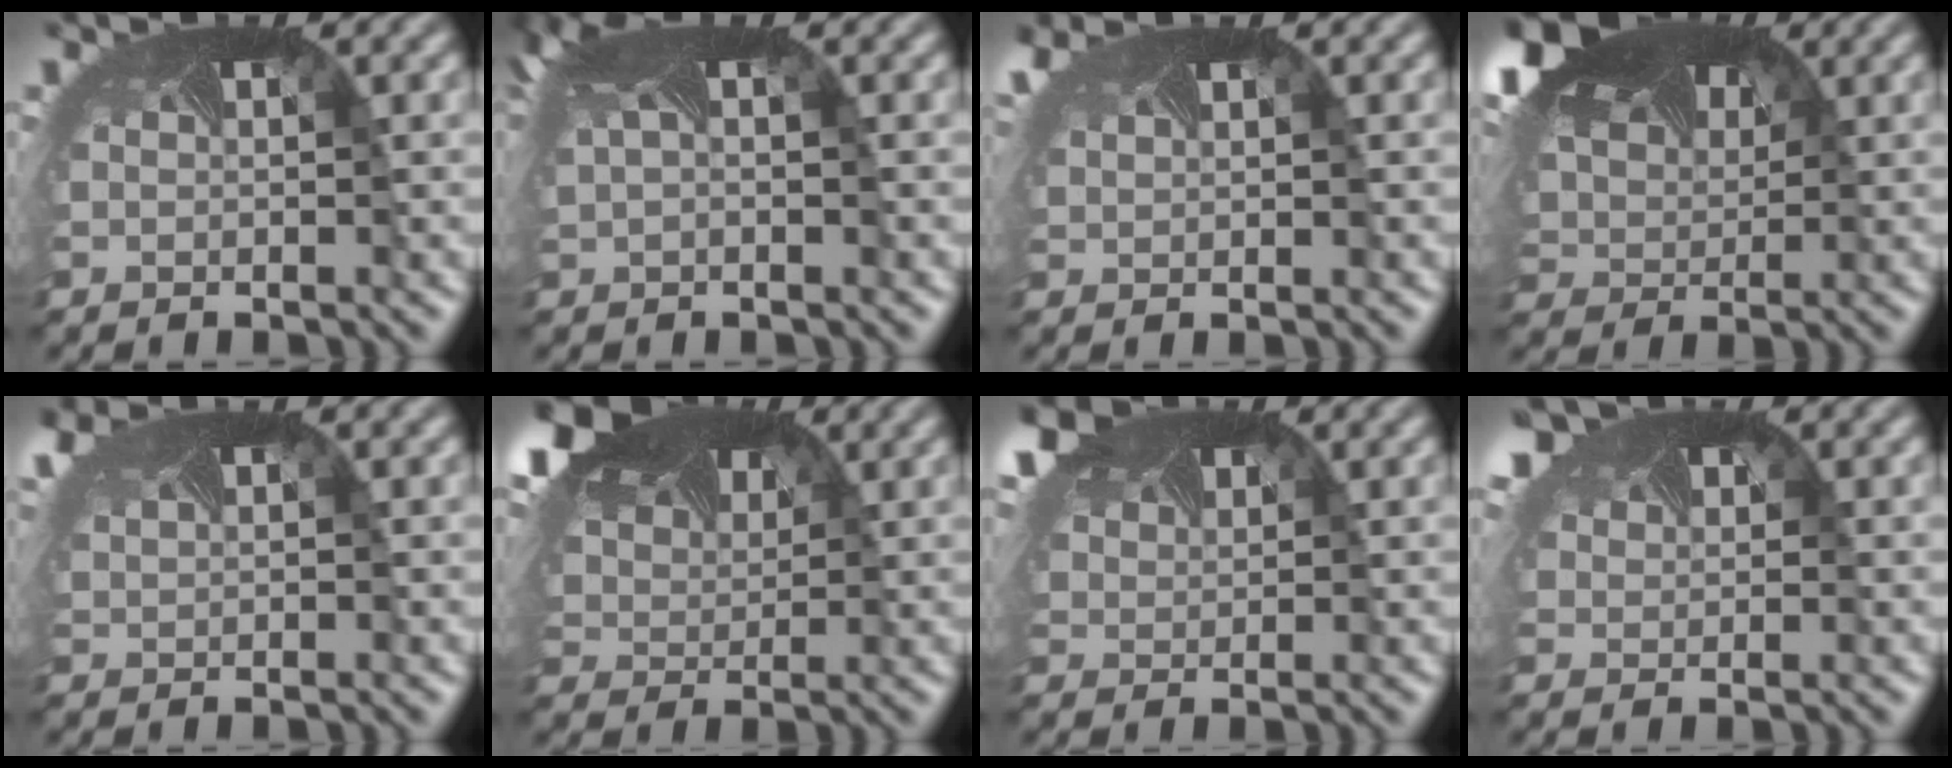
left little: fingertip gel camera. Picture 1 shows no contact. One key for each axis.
{"total": 6.3, "fx": 2.4, "fy": 3.2, "fz": 4.9, "tx": -0.137, "ty": 0.015, "tz": 0.053}
{"total": 3.3, "fx": 2.0, "fy": 1.3, "fz": 2.2, "tx": -0.077, "ty": 0.004, "tz": 0.046}
{"total": 13.2, "fx": 6.5, "fy": 8.0, "fz": 8.3, "tx": -0.216, "ty": 0.027, "tz": 0.125}
{"total": 3.7, "fx": 2.3, "fy": 1.6, "fz": 2.5, "tx": -0.085, "ty": 0.006, "tz": 0.052}
{"total": 11.9, "fx": 7.2, "fy": 6.9, "fz": 6.6, "tx": -0.177, "ty": 0.025, "tz": 0.131}
{"total": 4.5, "fx": 3.6, "fy": 2.2, "fz": 1.7, "tx": -0.076, "ty": 0.000, "tz": 0.072}
{"total": 2.9, "fx": 2.7, "fy": 1.2, "fz": 0.3, "tx": -0.040, "ty": -0.005, "tz": 0.054}